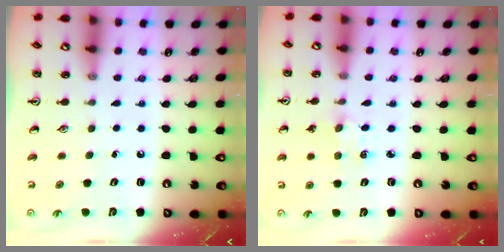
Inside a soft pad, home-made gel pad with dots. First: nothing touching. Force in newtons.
{"total": 3.5, "press": 3.4, "slide": 0.5}